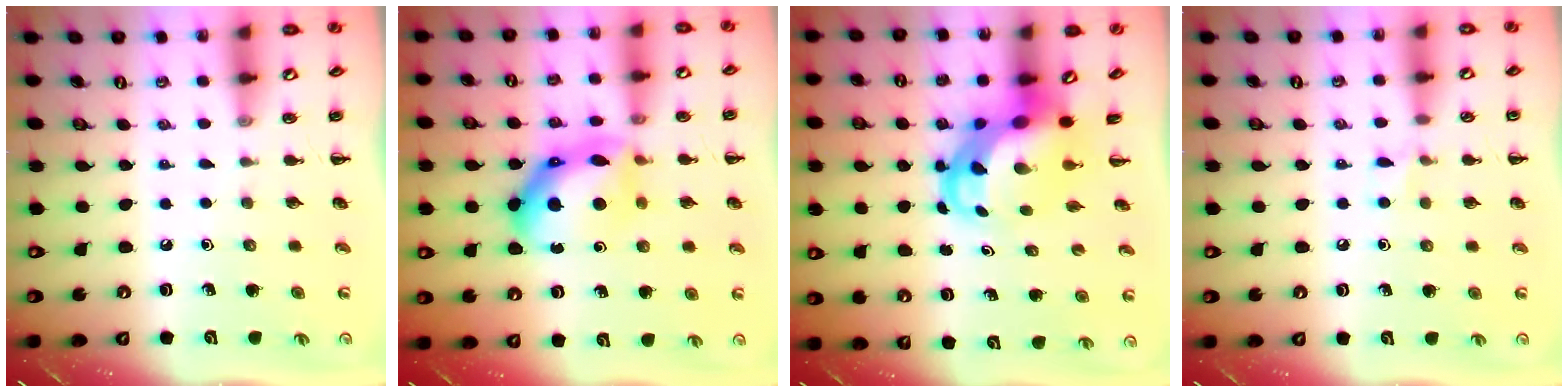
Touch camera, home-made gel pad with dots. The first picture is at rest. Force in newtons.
{"total": 14.1, "press": 14.1, "slide": 0.8}
{"total": 6.1, "press": 5.9, "slide": 1.8}
{"total": 4.1, "press": 3.8, "slide": 1.4}